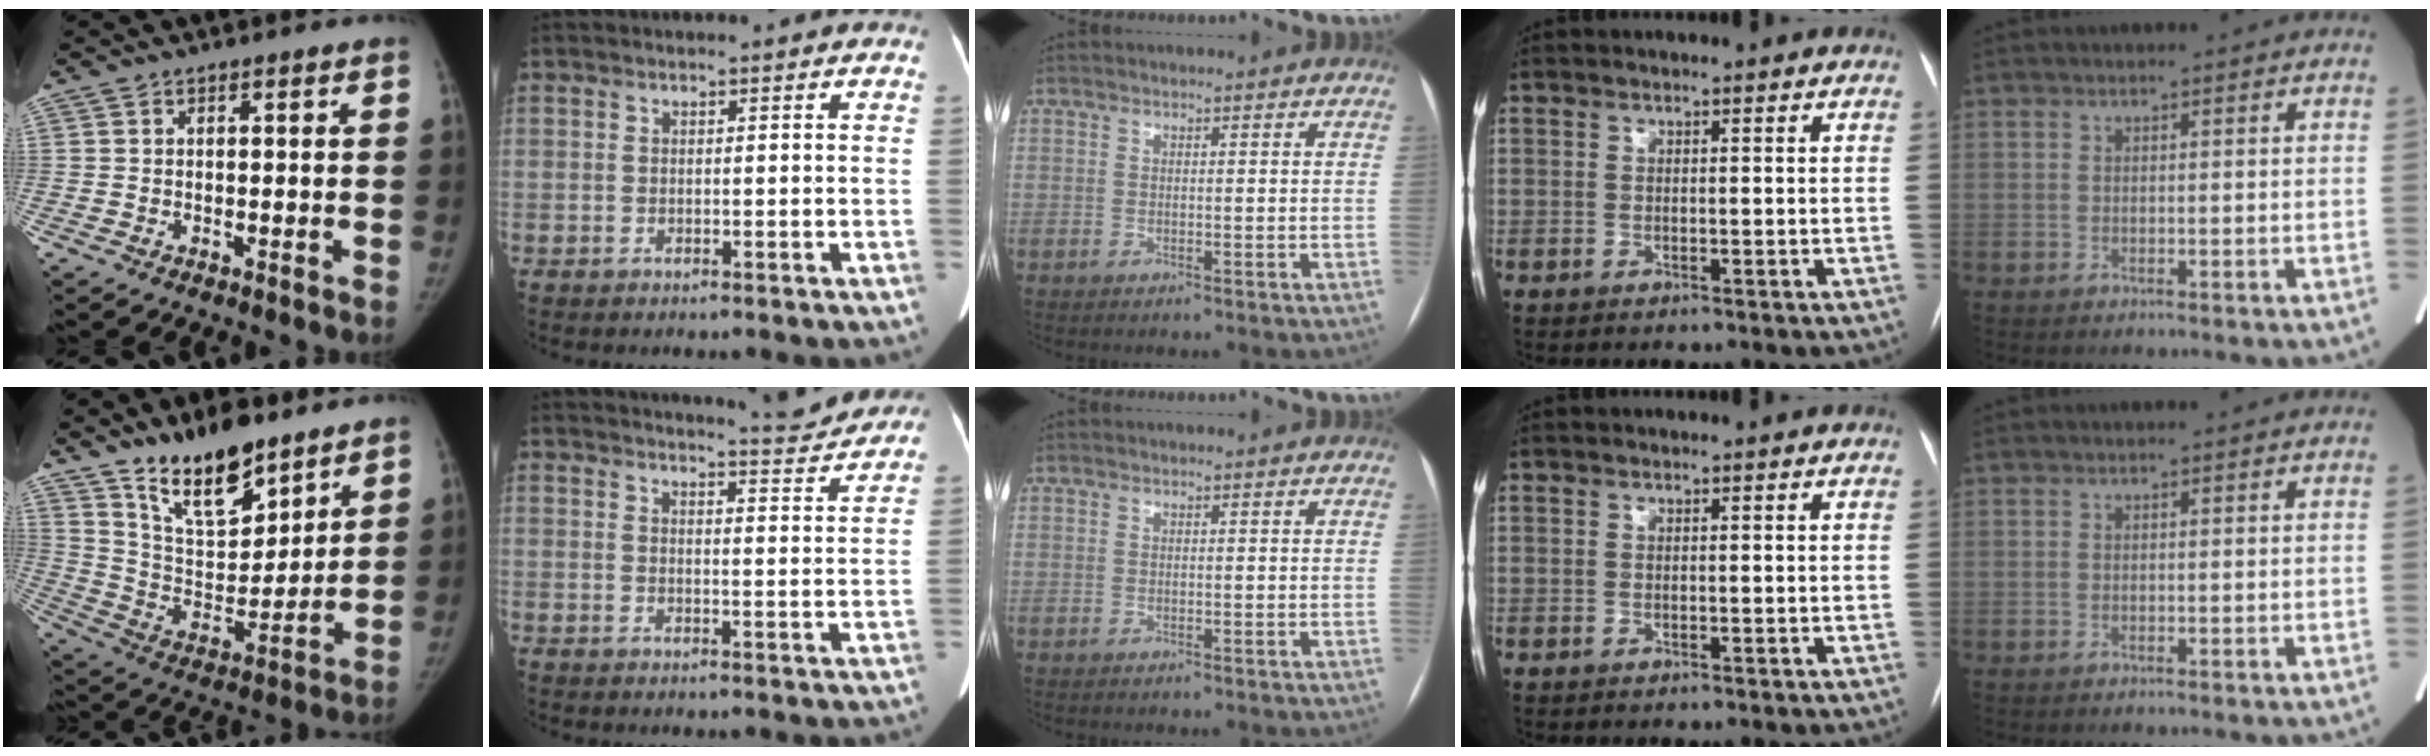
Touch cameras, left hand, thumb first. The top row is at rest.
{"thumb": {"total": 16.7, "force": [12.1, 6.9, 9.2], "torque": [-0.107, -0.084, 0.222]}, "index": {"total": 7.7, "force": [7.6, 0.0, 1.3], "torque": [-0.026, -0.016, 0.090]}}